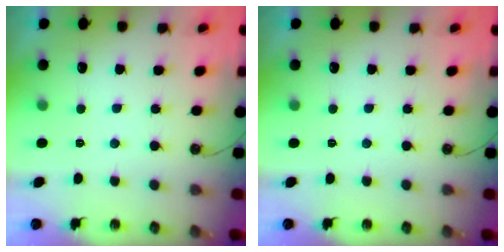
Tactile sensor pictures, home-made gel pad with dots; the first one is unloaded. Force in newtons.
{"total": 0.0}